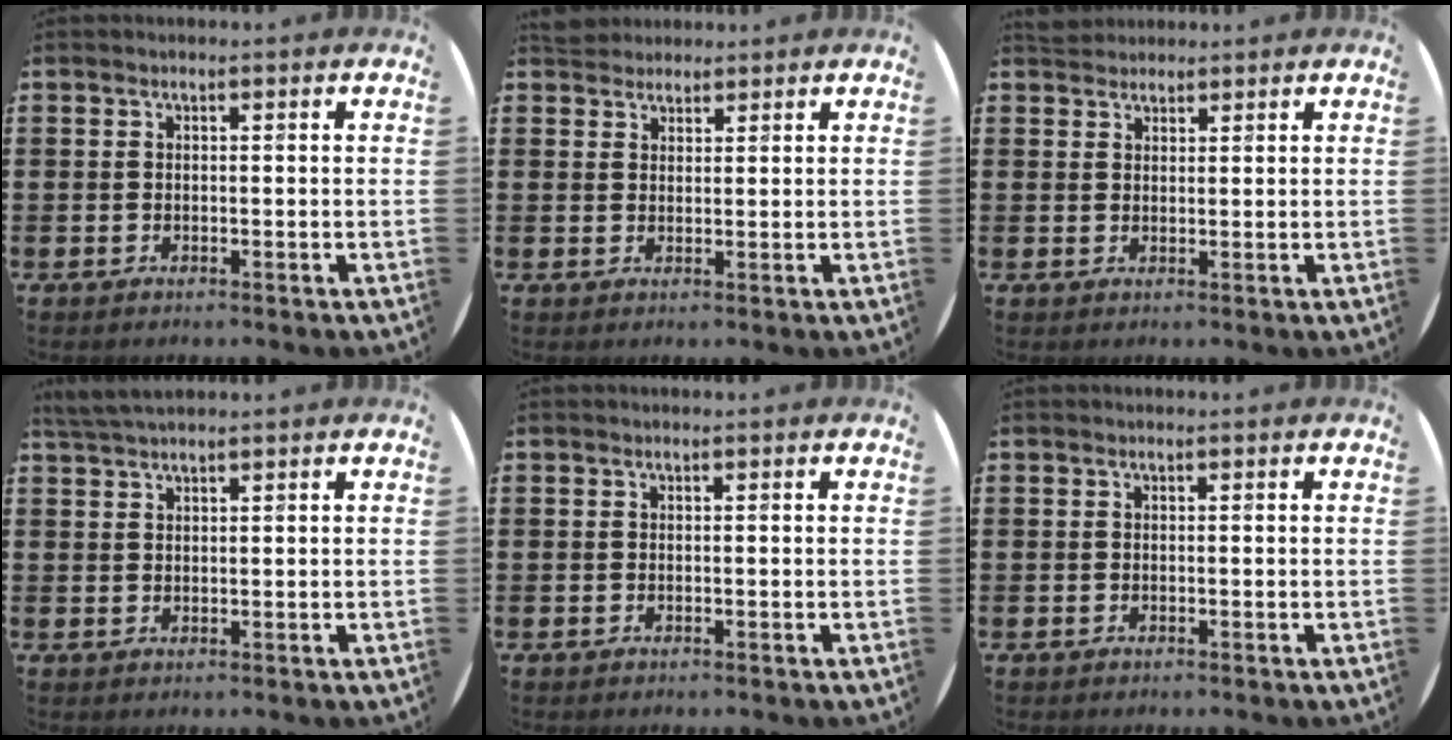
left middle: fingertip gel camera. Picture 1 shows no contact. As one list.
[{"total": 2.8, "force": [2.6, 0.8, 0.0], "torque": [0.003, -0.004, 0.050]}, {"total": 2.0, "force": [1.9, 0.6, 0.1], "torque": [0.003, 0.002, 0.036]}, {"total": 2.2, "force": [2.1, 0.1, 0.8], "torque": [-0.019, 0.003, 0.040]}, {"total": 0.0}, {"total": 0.0}]